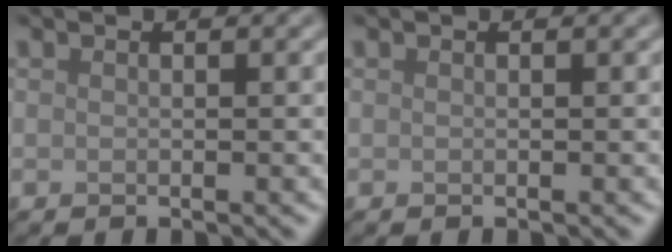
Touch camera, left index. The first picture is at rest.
{"total": 0.0}